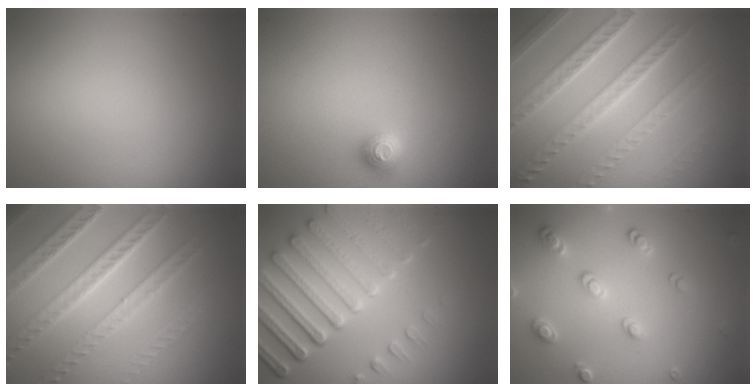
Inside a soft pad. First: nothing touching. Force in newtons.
{"total": 1.2, "press": 1.1, "slide": 0.2}
{"total": 7.8, "press": 5.5, "slide": 5.5}
{"total": 8.0, "press": 5.5, "slide": 5.9}
{"total": 7.7, "press": 5.7, "slide": 5.2}
{"total": 2.6, "press": 2.6, "slide": 0.2}